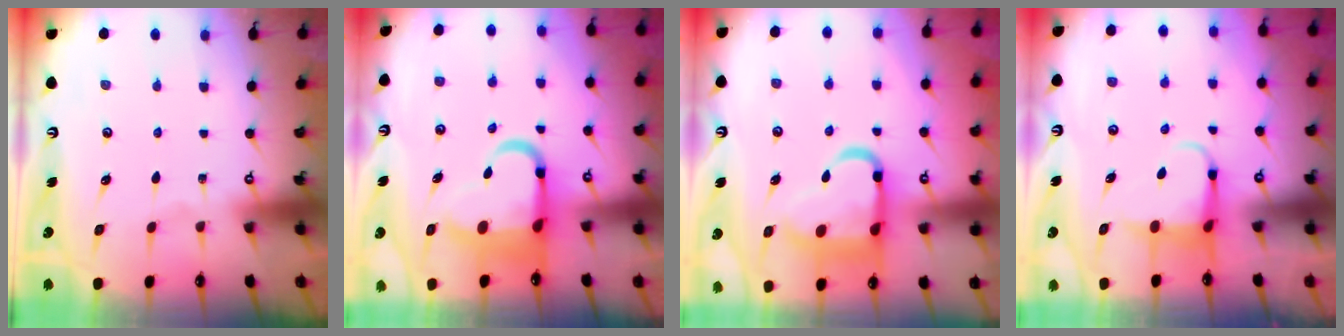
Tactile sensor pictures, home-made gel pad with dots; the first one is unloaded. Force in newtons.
{"total": 10.7, "press": 10.3, "slide": 2.7}
{"total": 14.8, "press": 14.7, "slide": 1.7}
{"total": 4.8, "press": 4.8, "slide": 0.3}